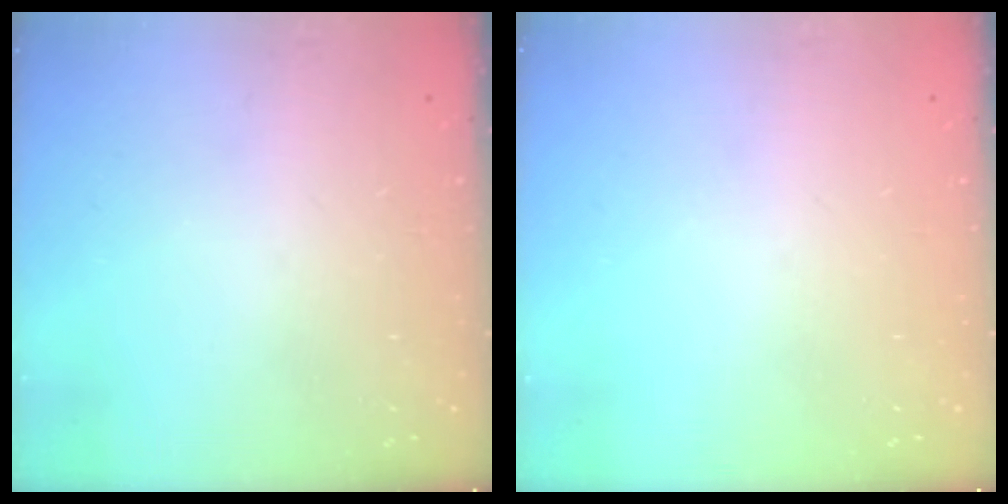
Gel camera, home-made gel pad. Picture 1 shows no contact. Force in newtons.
{"total": 0.0}